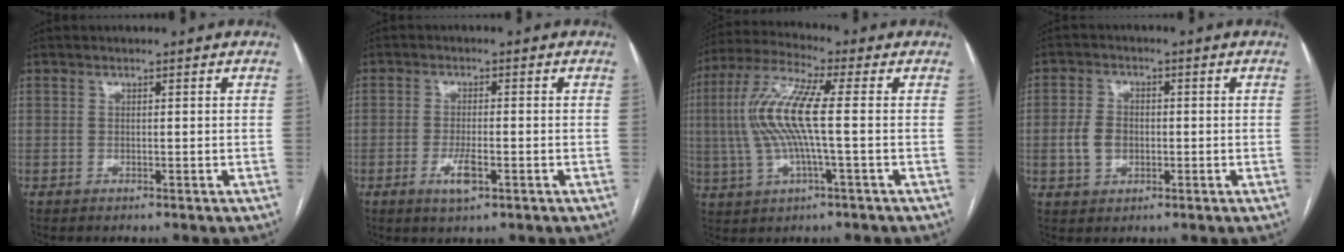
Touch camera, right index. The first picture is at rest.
{"total": 4.2, "force": [-1.7, 1.0, 3.7], "torque": [-0.074, -0.004, -0.027]}
{"total": 11.7, "force": [0.2, 1.2, 11.7], "torque": [-0.255, 0.016, -0.002]}
{"total": 4.7, "force": [-0.5, 3.5, 3.1], "torque": [-0.067, 0.012, -0.006]}